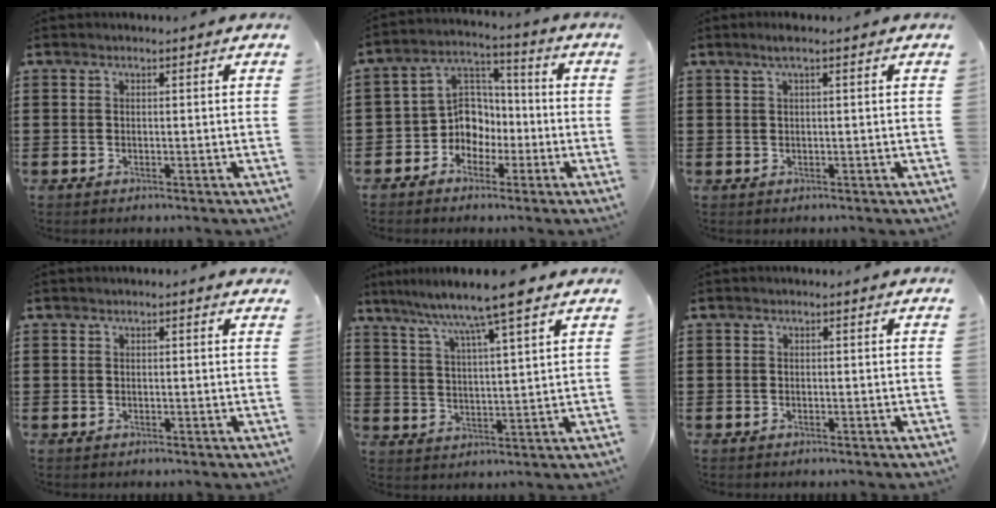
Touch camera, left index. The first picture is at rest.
{"total": 7.0, "force": [-2.3, 6.3, 2.0], "torque": [-0.062, 0.008, -0.047]}
{"total": 1.7, "force": [0.7, 0.0, 1.6], "torque": [-0.031, 0.000, 0.012]}
{"total": 0.5, "force": [0.2, 0.4, 0.2], "torque": [-0.005, 0.004, 0.003]}
{"total": 7.5, "force": [6.0, -0.4, 4.4], "torque": [-0.107, -0.029, 0.098]}
{"total": 0.0}